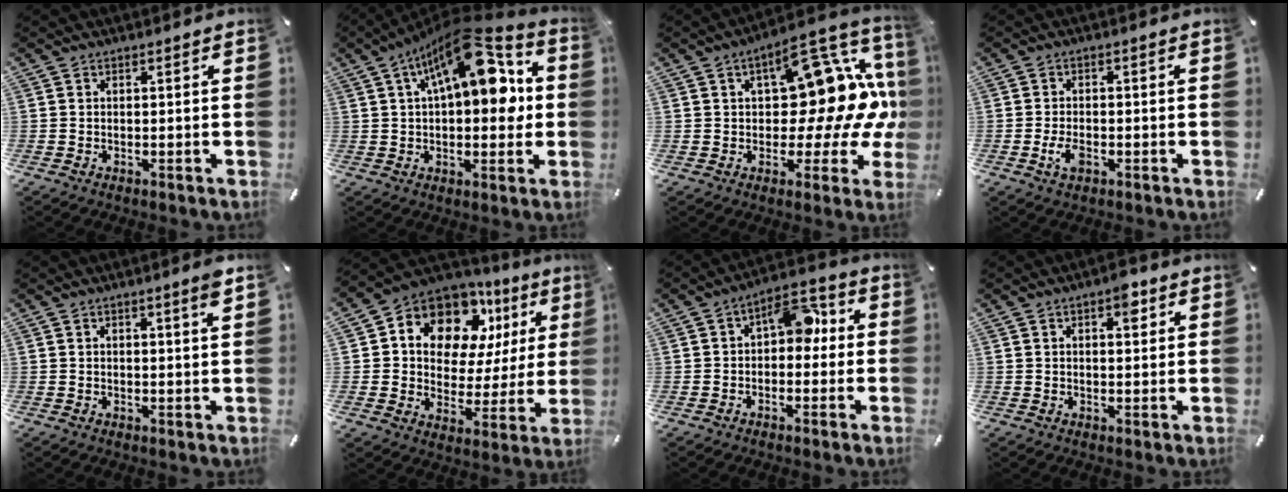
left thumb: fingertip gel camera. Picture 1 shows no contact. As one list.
[{"total": 18.7, "force": [6.9, 9.0, 14.9], "torque": [-0.215, -0.029, 0.111]}, {"total": 23.2, "force": [4.1, 13.6, 18.4], "torque": [-0.211, -0.045, 0.072]}, {"total": 3.3, "force": [-1.4, 2.0, 2.3], "torque": [-0.059, -0.002, -0.027]}, {"total": 2.2, "force": [1.4, 0.0, 1.7], "torque": [-0.029, -0.006, 0.021]}, {"total": 12.8, "force": [7.8, 8.5, 5.4], "torque": [-0.097, -0.058, 0.143]}, {"total": 8.5, "force": [1.1, 5.2, 6.6], "torque": [-0.087, 0.005, 0.012]}, {"total": 4.2, "force": [2.1, 2.3, 2.9], "torque": [-0.023, -0.010, 0.026]}]